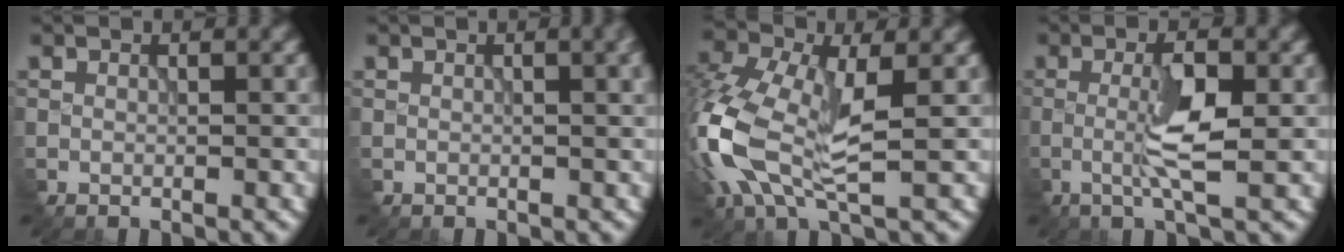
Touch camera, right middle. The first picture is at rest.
{"total": 3.3, "force": [0.8, 1.4, 2.8], "torque": [-0.024, 0.008, 0.011]}
{"total": 9.1, "force": [-1.4, 4.9, 7.6], "torque": [-0.188, 0.000, -0.038]}
{"total": 4.2, "force": [-0.6, 0.6, 4.1], "torque": [-0.081, 0.003, -0.016]}